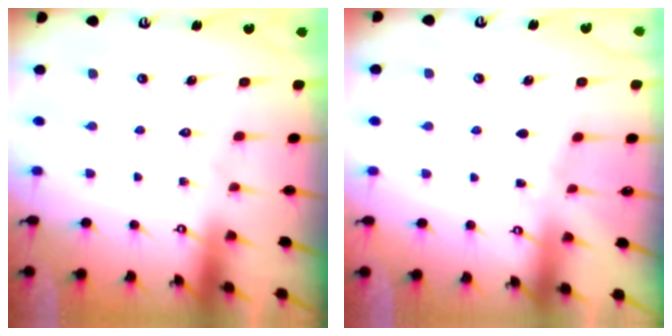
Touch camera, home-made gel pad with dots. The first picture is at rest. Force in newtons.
{"total": 1.8, "press": 1.8, "slide": 0.3}